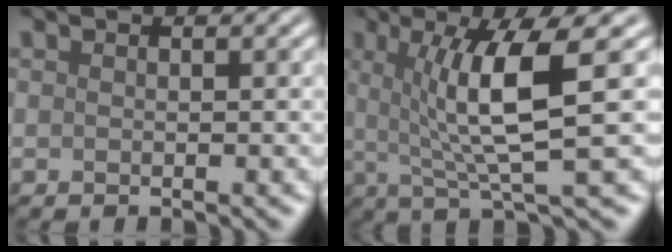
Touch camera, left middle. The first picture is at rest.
{"total": 7.2, "force": [1.2, 1.3, 6.9], "torque": [-0.113, 0.000, 0.021]}